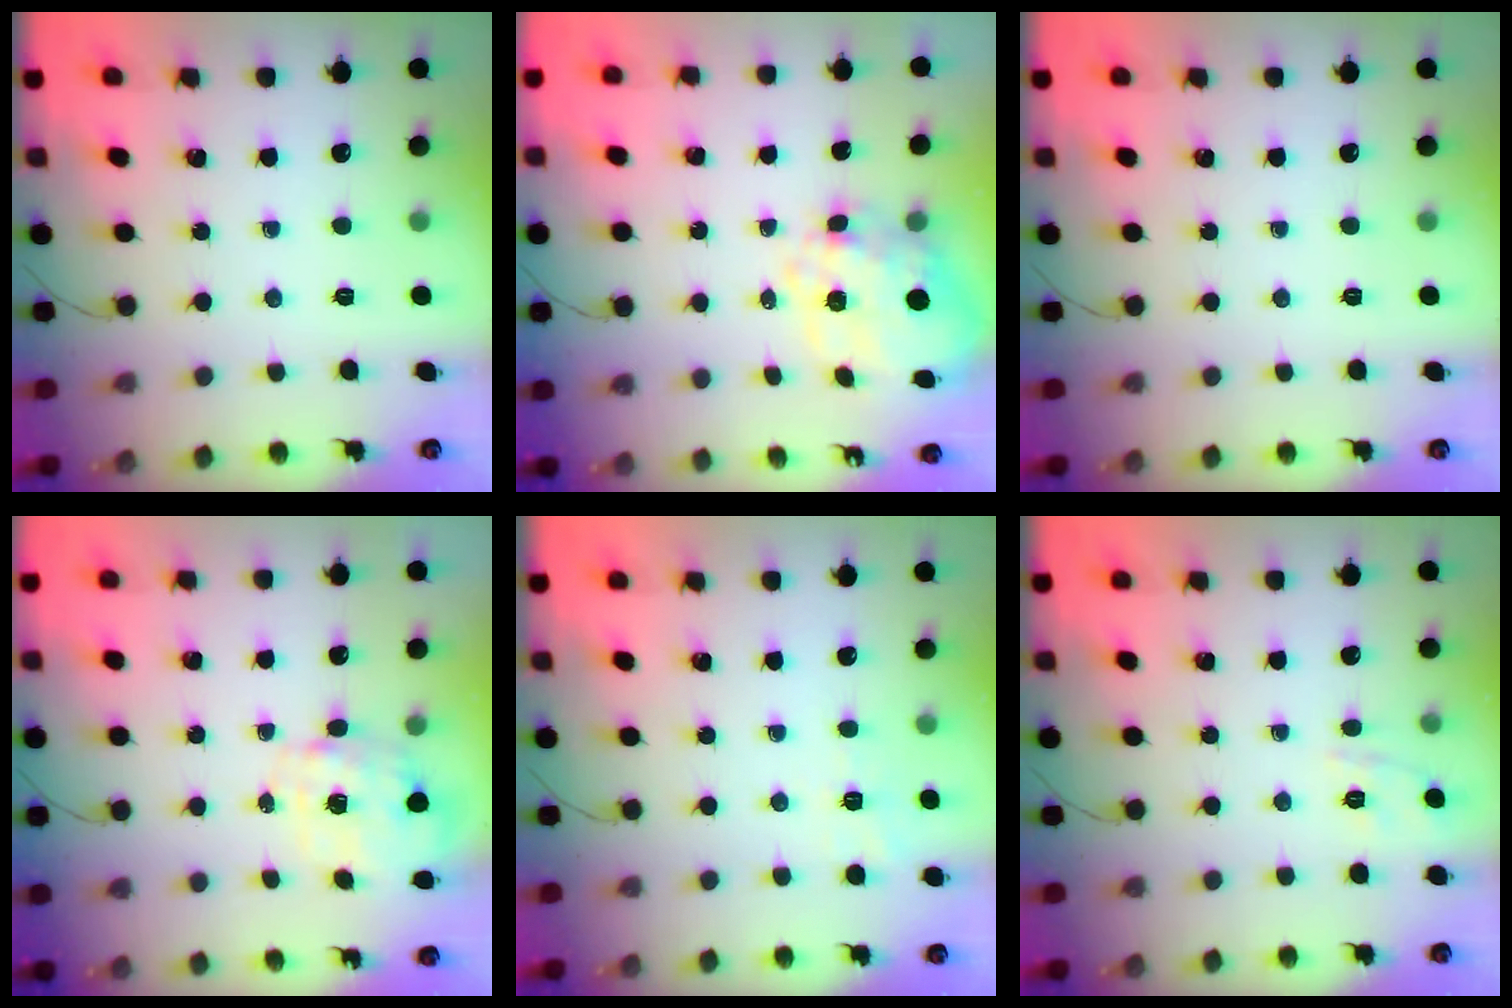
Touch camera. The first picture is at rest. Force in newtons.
{"total": 12.9, "press": 12.7, "slide": 2.4}
{"total": 0.0}
{"total": 2.8, "press": 2.6, "slide": 0.9}
{"total": 1.8, "press": 0.2, "slide": 1.8}
{"total": 1.7, "press": 0.1, "slide": 1.7}